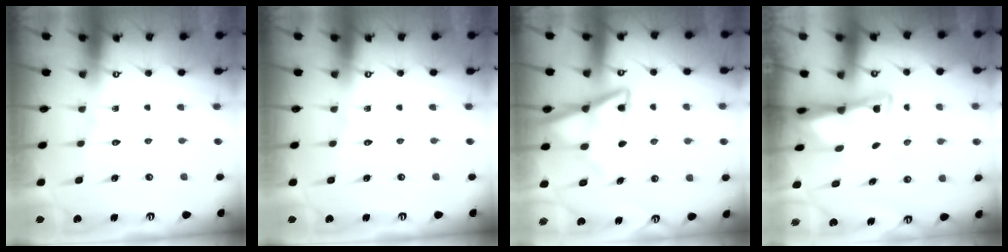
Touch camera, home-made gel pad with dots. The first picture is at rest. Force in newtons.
{"total": 0.0}
{"total": 11.8, "press": 11.7, "slide": 1.2}
{"total": 2.9, "press": 2.8, "slide": 0.4}